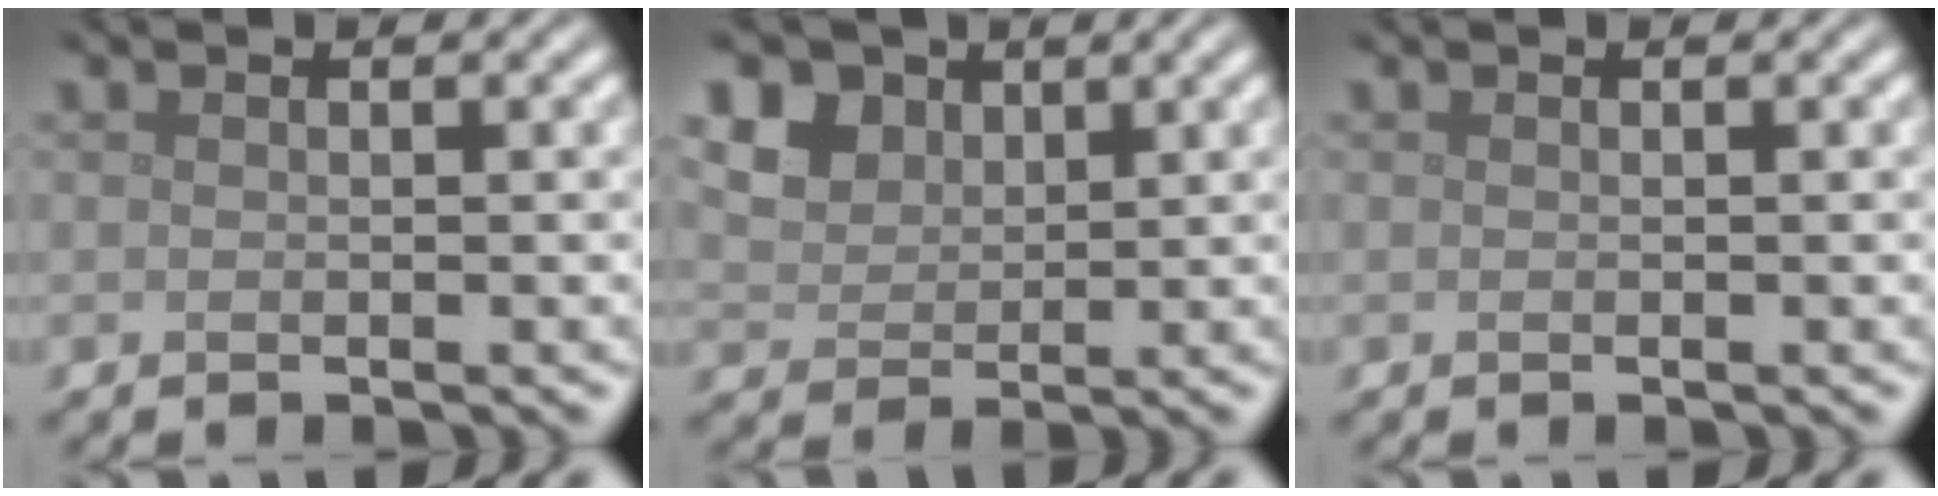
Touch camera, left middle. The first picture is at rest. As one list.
[{"total": 7.9, "force": [4.3, 5.8, 3.4], "torque": [-0.102, 0.019, 0.073]}, {"total": 0.0}]